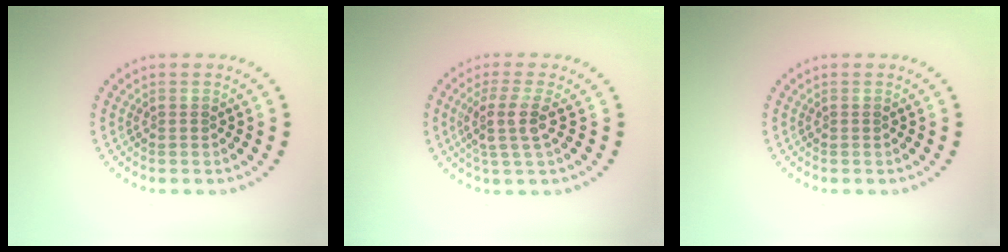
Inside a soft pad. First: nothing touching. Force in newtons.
{"total": 3.1, "press": 2.4, "slide": 2.0}
{"total": 0.0}